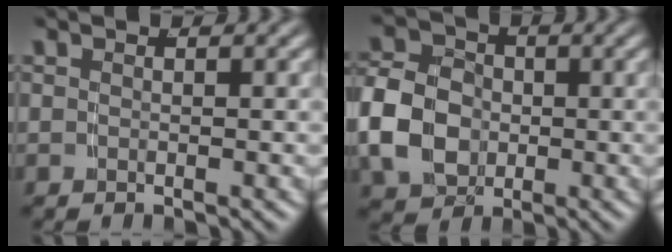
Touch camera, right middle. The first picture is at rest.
{"total": 7.9, "force": [-1.0, 6.6, 4.2], "torque": [-0.096, -0.023, -0.009]}